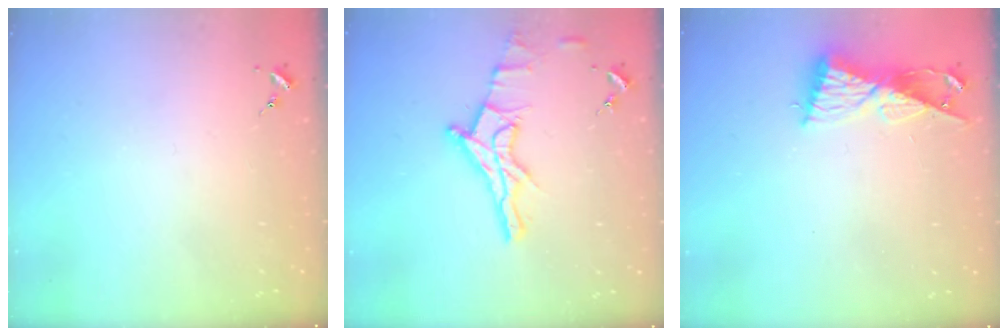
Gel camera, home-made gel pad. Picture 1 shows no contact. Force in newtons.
{"total": 12.6, "press": 12.5, "slide": 1.3}
{"total": 9.1, "press": 9.1, "slide": 0.7}